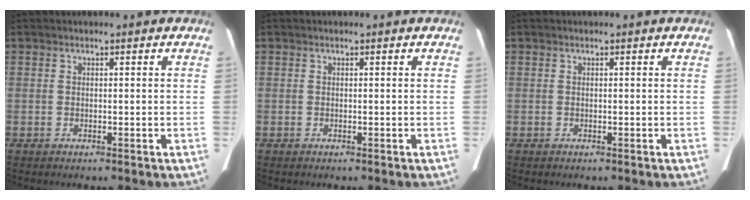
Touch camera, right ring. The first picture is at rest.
{"total": 0.0}
{"total": 0.0}